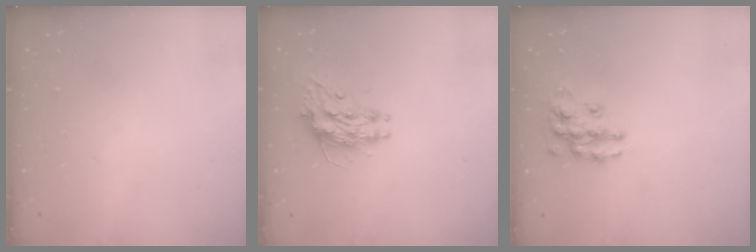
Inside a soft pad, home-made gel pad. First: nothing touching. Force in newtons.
{"total": 10.2, "press": 10.2, "slide": 0.7}
{"total": 11.7, "press": 11.6, "slide": 0.8}